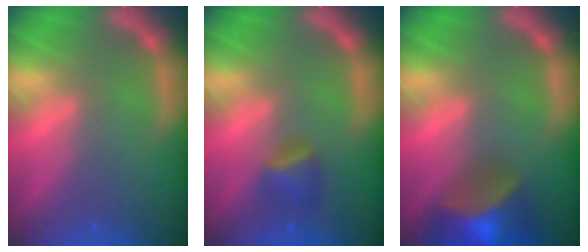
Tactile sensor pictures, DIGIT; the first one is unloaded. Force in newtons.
{"total": 2.4}
{"total": 9.0}